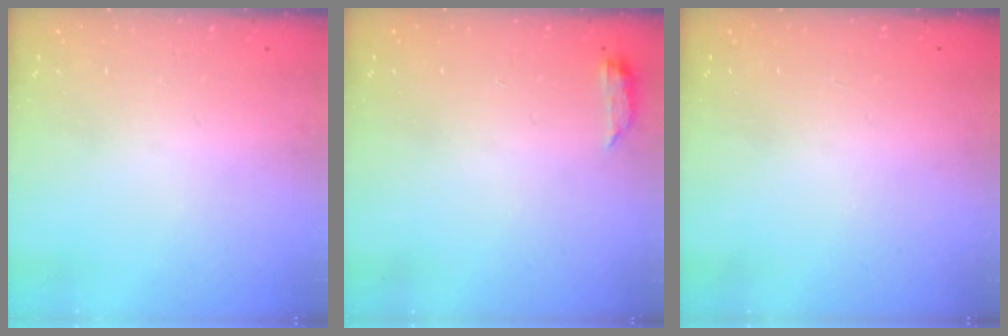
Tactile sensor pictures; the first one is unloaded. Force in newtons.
{"total": 3.5, "press": 3.5, "slide": 0.6}
{"total": 0.0}